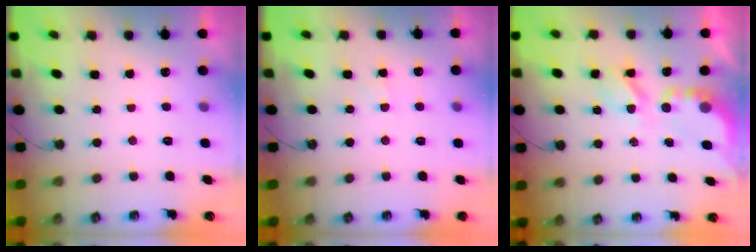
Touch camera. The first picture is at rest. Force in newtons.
{"total": 2.9, "press": 2.9, "slide": 0.5}
{"total": 5.0, "press": 5.0, "slide": 0.3}